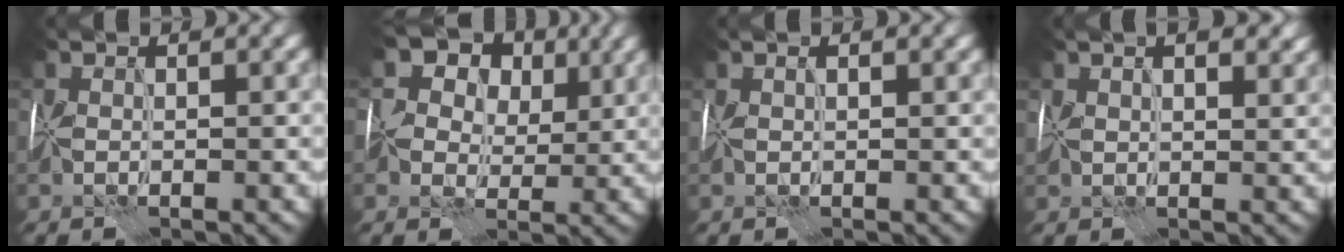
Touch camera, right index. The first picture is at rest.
{"total": 8.5, "force": [3.8, 6.3, 4.3], "torque": [-0.061, 0.017, 0.042]}
{"total": 1.4, "force": [0.6, 0.5, 1.2], "torque": [-0.021, 0.004, 0.011]}
{"total": 6.5, "force": [3.1, 3.7, 4.3], "torque": [-0.065, 0.020, 0.042]}